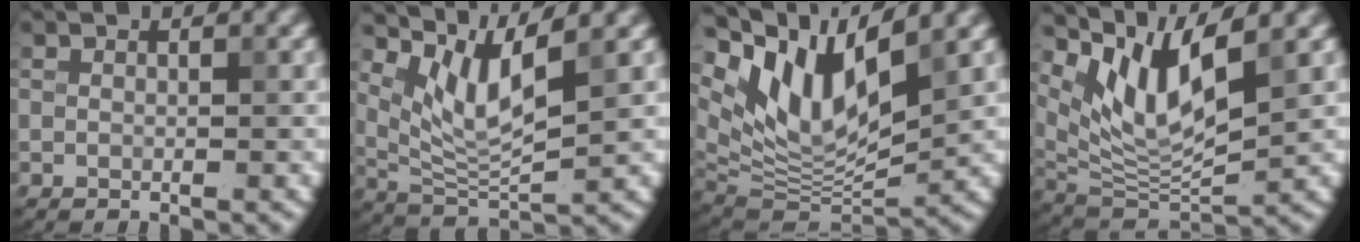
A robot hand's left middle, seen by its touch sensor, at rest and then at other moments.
{"total": 5.4, "force": [3.1, 1.3, 4.2], "torque": [-0.088, -0.011, 0.069]}
{"total": 10.4, "force": [5.6, 4.1, 7.7], "torque": [-0.143, -0.003, 0.112]}
{"total": 7.4, "force": [4.3, 2.1, 5.6], "torque": [-0.112, -0.013, 0.088]}